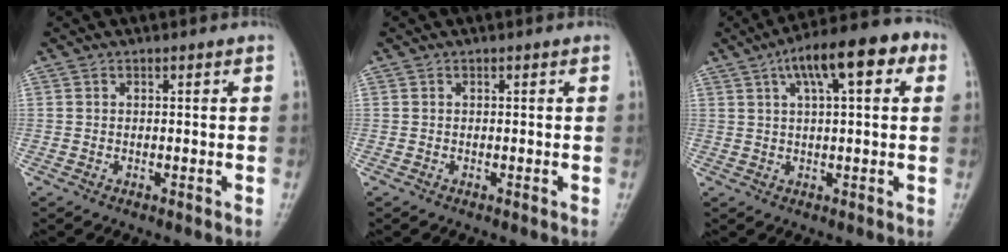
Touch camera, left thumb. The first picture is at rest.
{"total": 0.0}
{"total": 12.9, "force": [5.0, 4.5, 11.0], "torque": [-0.149, 0.024, 0.069]}